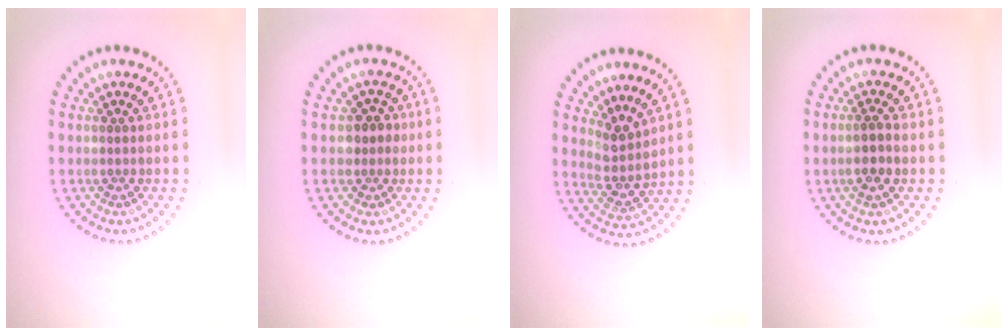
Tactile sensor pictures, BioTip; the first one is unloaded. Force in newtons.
{"total": 2.0, "press": 1.7, "slide": 1.0}
{"total": 2.7, "press": 2.0, "slide": 1.8}
{"total": 1.9, "press": 1.7, "slide": 0.7}